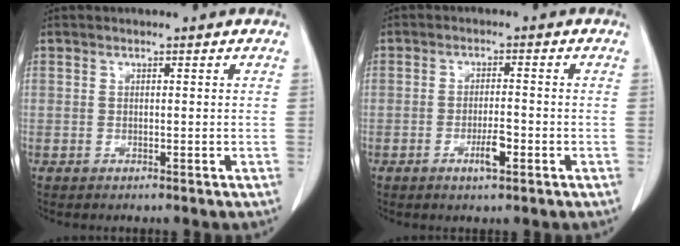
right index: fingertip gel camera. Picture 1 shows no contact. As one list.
[{"total": 3.5, "force": [-1.6, 0.7, 3.1], "torque": [-0.054, 0.001, -0.026]}]